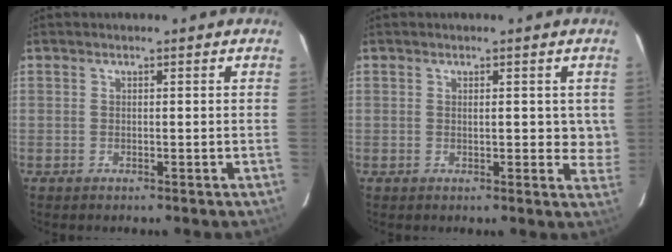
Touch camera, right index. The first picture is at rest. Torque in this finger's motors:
{"motor_torque": [-0.14, -0.05, 0.06, 0.00]}